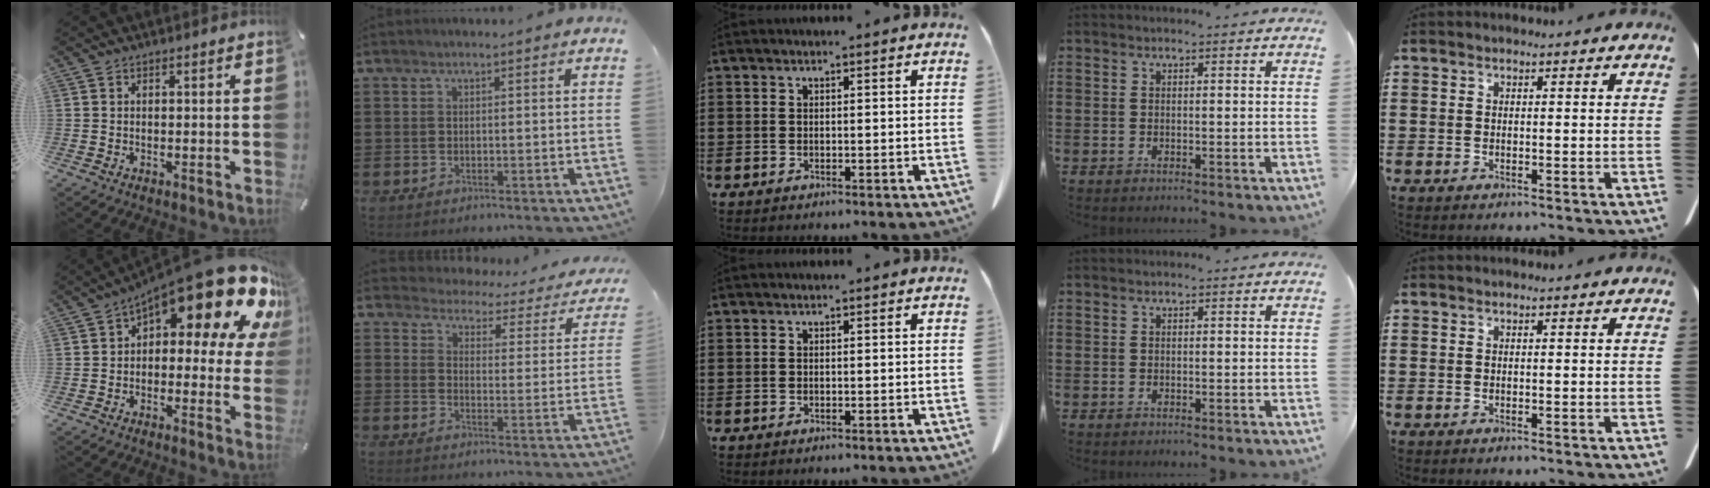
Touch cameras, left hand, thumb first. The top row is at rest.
{"thumb": {"total": 21.4, "force": [12.1, 8.4, 15.5], "torque": [-0.217, -0.085, 0.201]}, "index": {"total": 2.8, "force": [2.8, 0.5, 0.1], "torque": [-0.024, -0.027, 0.040]}}